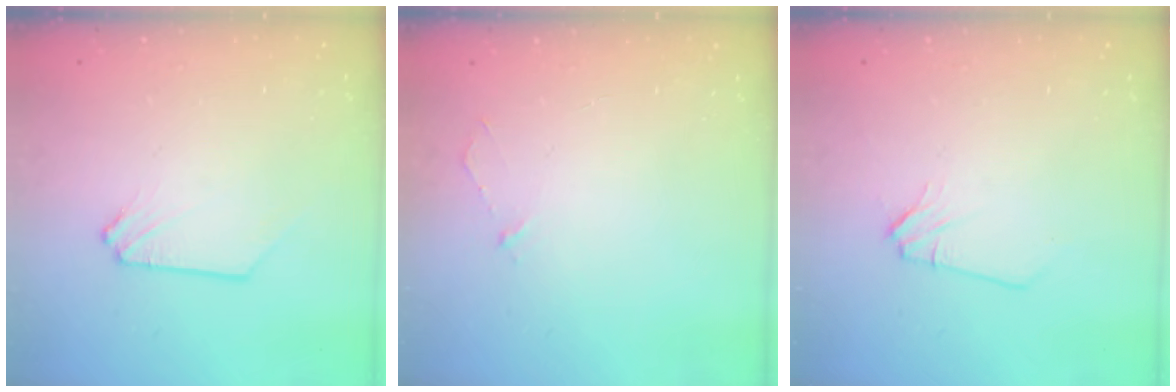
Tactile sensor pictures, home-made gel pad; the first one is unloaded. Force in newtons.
{"total": 3.0, "press": 3.0, "slide": 0.3}
{"total": 1.1, "press": 1.1, "slide": 0.1}